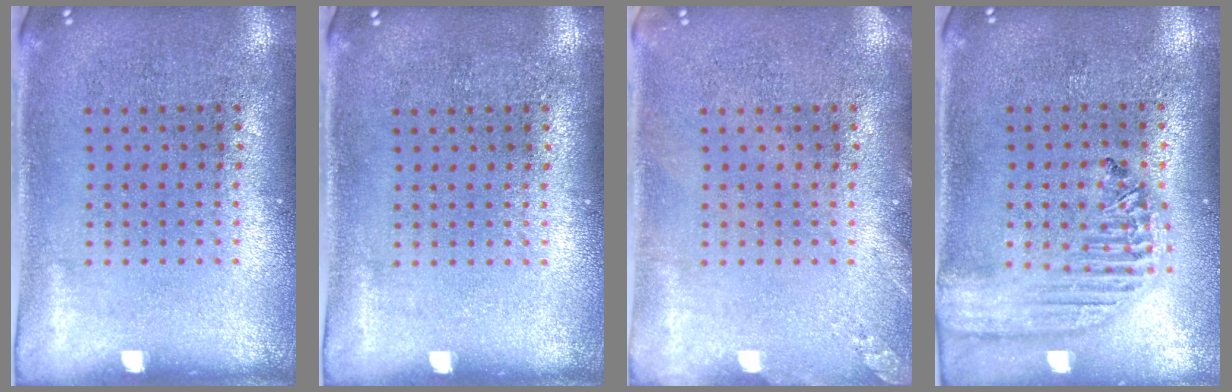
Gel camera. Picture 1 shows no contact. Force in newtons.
{"total": 0.0}
{"total": 1.0, "press": 1.0, "slide": 0.1}
{"total": 2.0, "press": 1.8, "slide": 0.9}